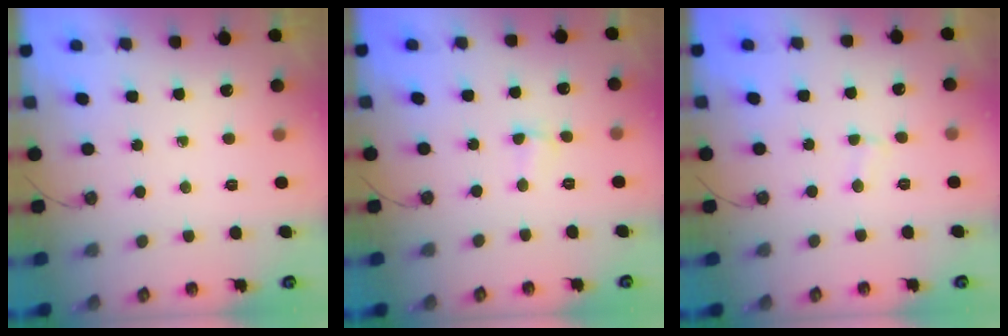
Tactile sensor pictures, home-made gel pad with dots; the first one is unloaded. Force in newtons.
{"total": 2.7, "press": 2.6, "slide": 0.7}
{"total": 2.3, "press": 2.3, "slide": 0.2}